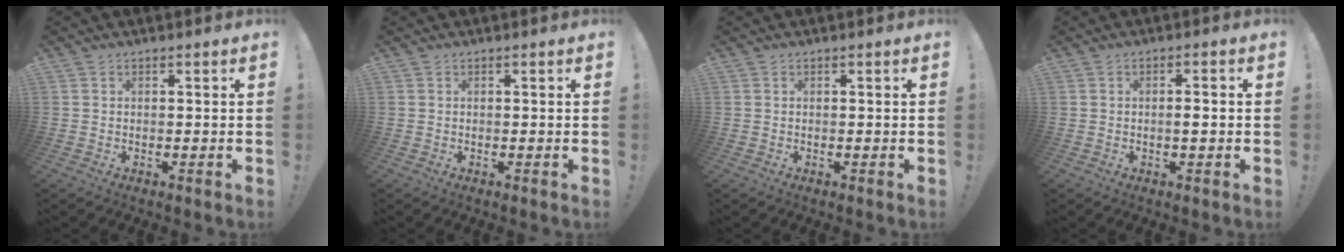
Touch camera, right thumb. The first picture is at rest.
{"total": 0.0}
{"total": 0.0}
{"total": 2.4, "force": [-0.4, 0.2, 2.3], "torque": [-0.038, 0.000, -0.011]}